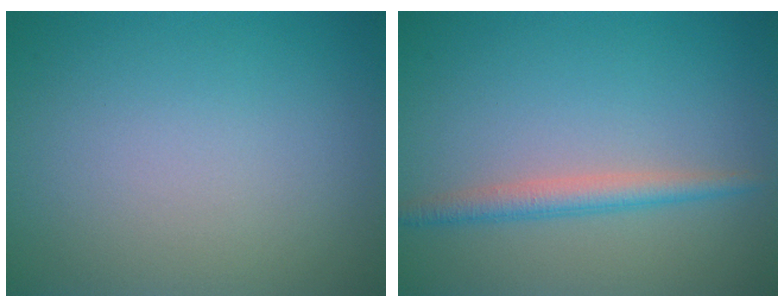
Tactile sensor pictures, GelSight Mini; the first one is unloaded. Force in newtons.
{"total": 2.4, "press": 2.4, "slide": 0.0}